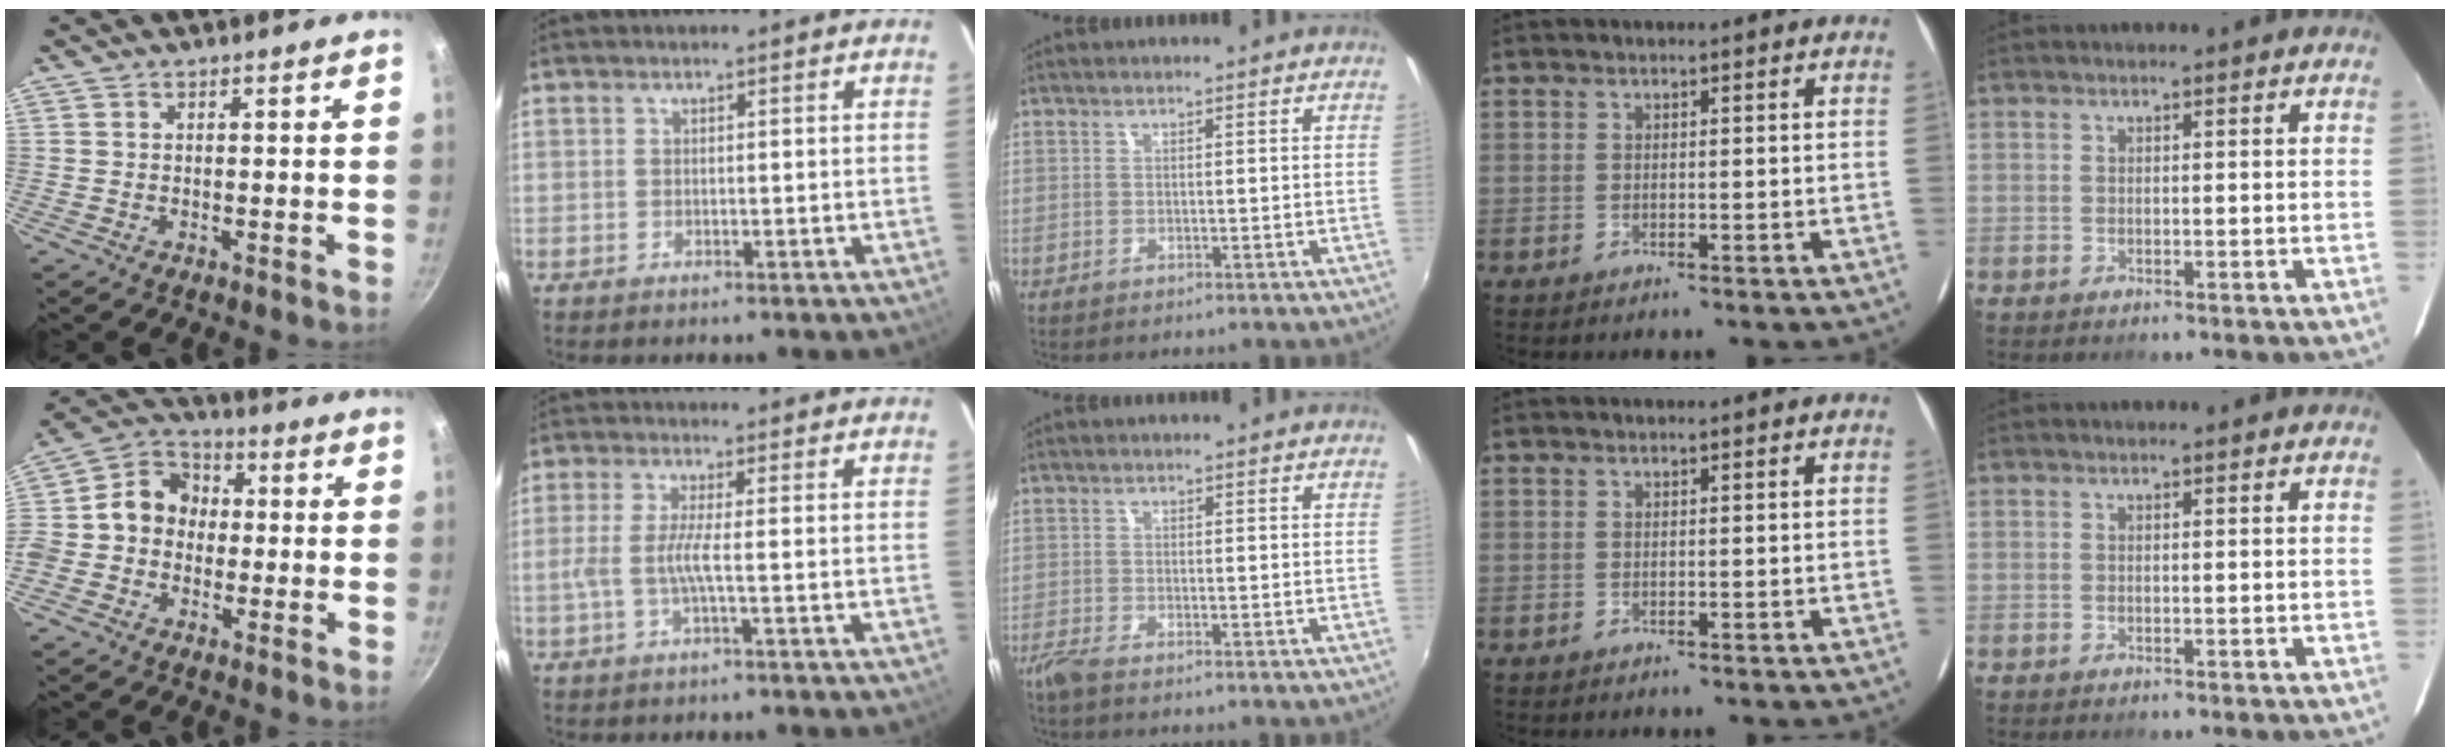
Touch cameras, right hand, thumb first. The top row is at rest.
{"thumb": {"total": 11.0, "force": [-0.8, 9.5, 5.6], "torque": [-0.059, 0.037, -0.043]}, "index": {"total": 4.0, "force": [-1.1, -0.5, 3.8], "torque": [-0.090, -0.003, -0.021]}, "middle": {"total": 2.3, "force": [-2.0, 0.1, 1.2], "torque": [-0.034, -0.008, -0.043]}}